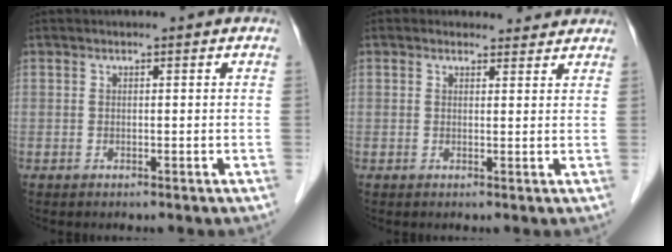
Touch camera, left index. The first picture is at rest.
{"total": 2.7, "force": [2.4, 1.3, -0.1], "torque": [0.004, 0.003, 0.021]}